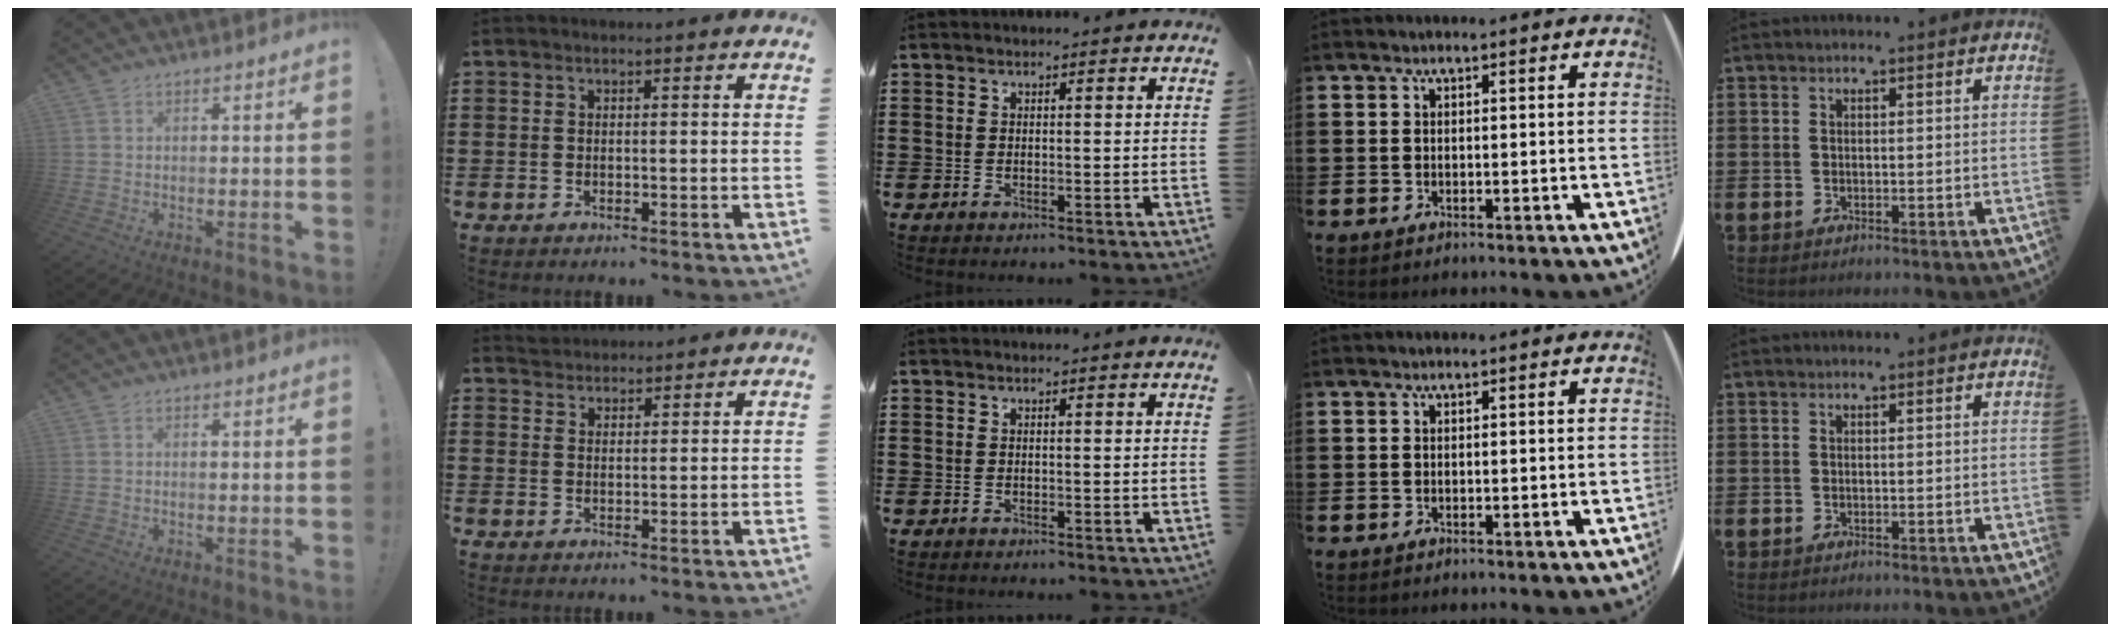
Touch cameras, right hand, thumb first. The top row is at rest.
{"index": {"total": 1.9, "force": [1.8, 0.3, -0.6], "torque": [0.006, 0.004, 0.038]}}